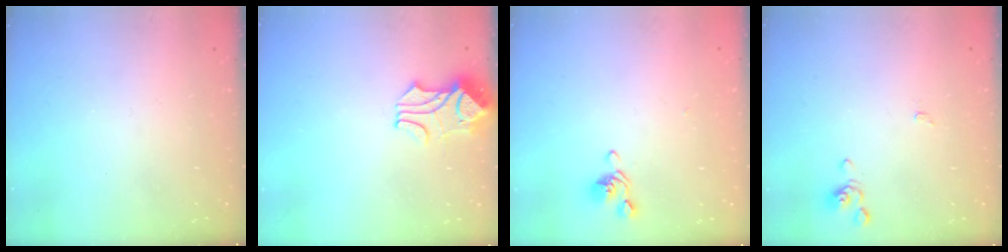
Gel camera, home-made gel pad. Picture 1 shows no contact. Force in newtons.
{"total": 1.7, "press": 1.4, "slide": 1.0}
{"total": 0.0}
{"total": 0.0}